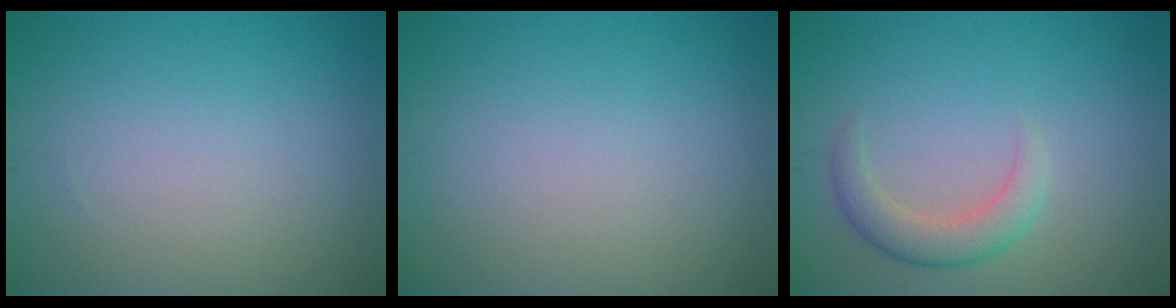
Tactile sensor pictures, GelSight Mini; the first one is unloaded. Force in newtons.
{"total": 0.0}
{"total": 2.8, "press": 2.8, "slide": 0.2}